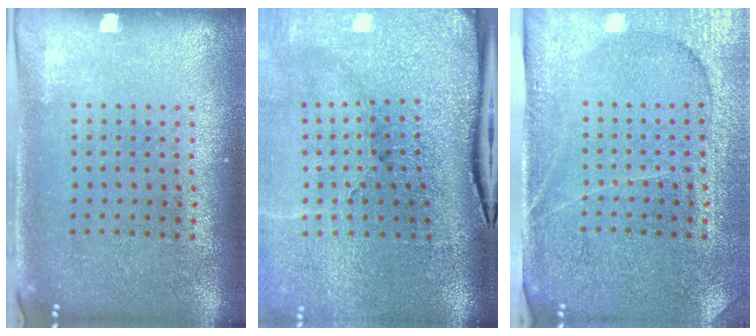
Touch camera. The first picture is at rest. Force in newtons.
{"total": 5.0, "press": 4.0, "slide": 3.1}
{"total": 4.0, "press": 3.6, "slide": 1.7}